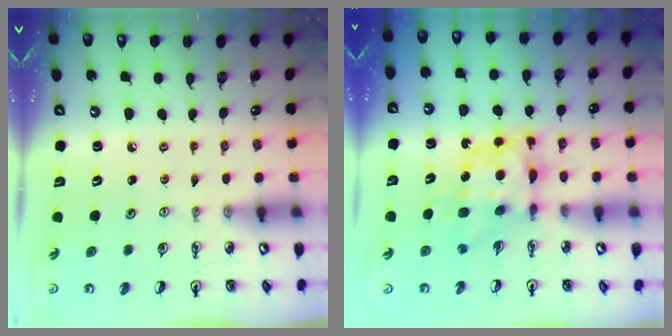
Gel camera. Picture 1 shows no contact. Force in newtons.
{"total": 7.4, "press": 7.3, "slide": 0.8}